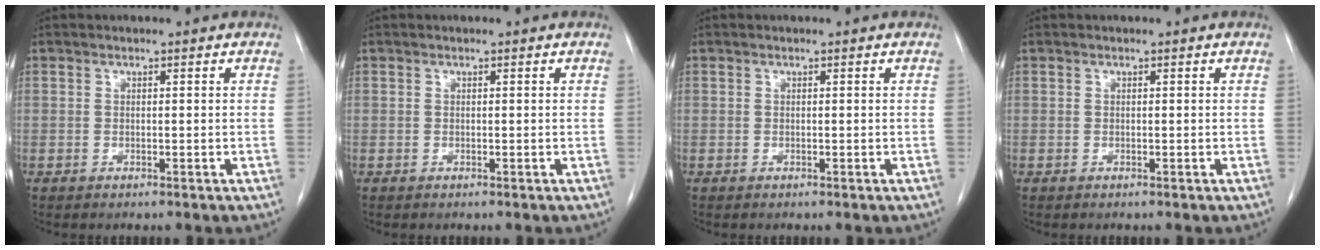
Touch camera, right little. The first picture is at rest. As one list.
[{"total": 0.0}, {"total": 0.0}, {"total": 0.0}]